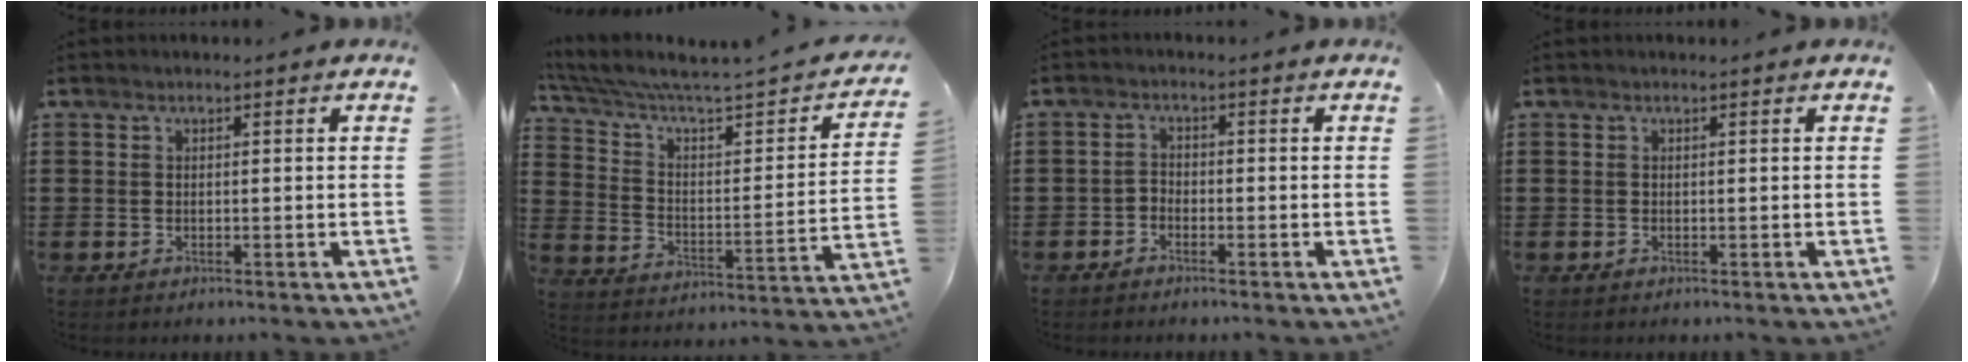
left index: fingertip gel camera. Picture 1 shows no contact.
{"total": 4.1, "force": [2.7, 1.2, 2.9], "torque": [-0.073, -0.031, 0.037]}
{"total": 1.6, "force": [-1.6, 0.4, 0.1], "torque": [-0.010, 0.004, -0.034]}
{"total": 0.0}